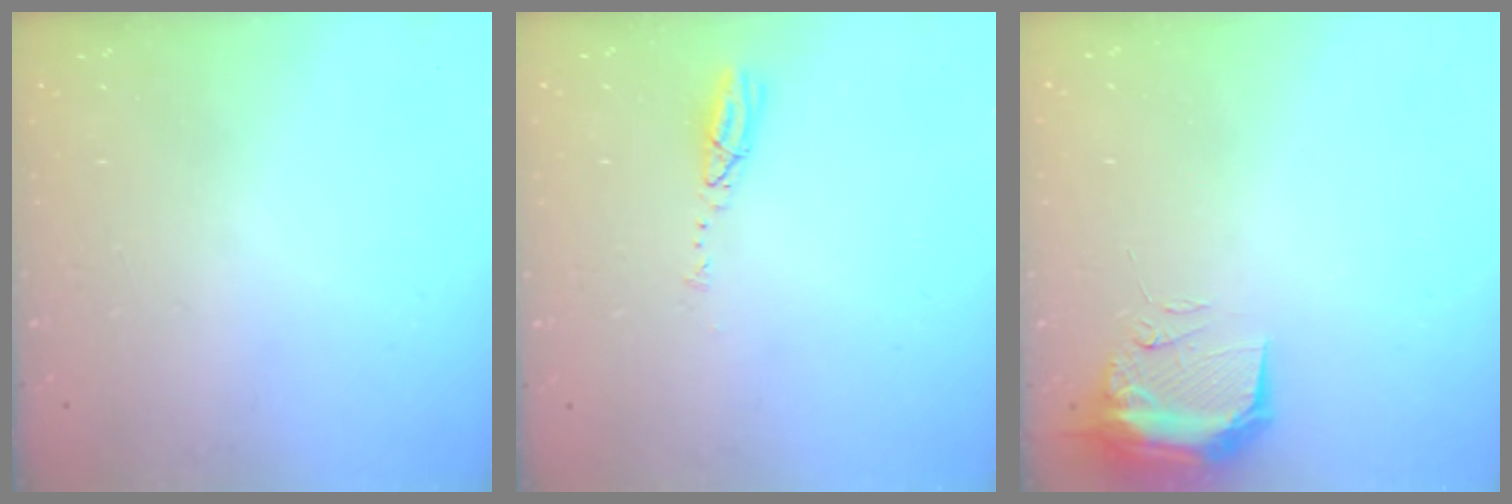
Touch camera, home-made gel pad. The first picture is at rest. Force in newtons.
{"total": 3.6, "press": 3.6, "slide": 0.2}
{"total": 14.8, "press": 11.3, "slide": 9.5}